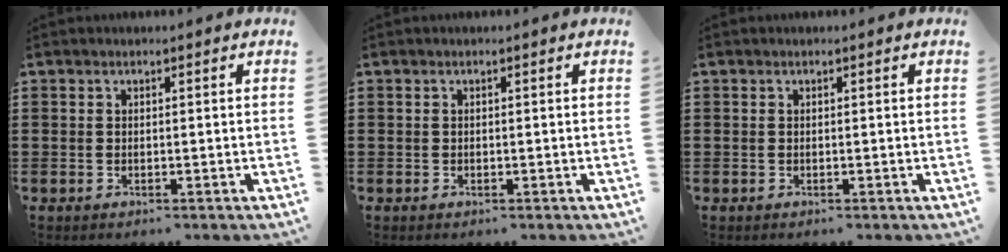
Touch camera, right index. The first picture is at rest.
{"total": 0.0}
{"total": 0.0}